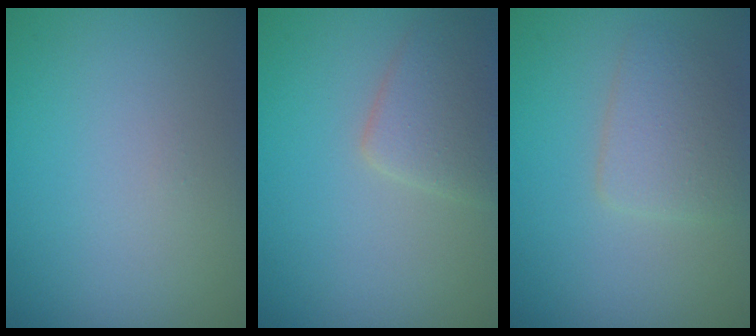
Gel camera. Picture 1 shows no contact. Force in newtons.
{"total": 3.4, "press": 3.4, "slide": 0.1}
{"total": 2.9, "press": 2.9, "slide": 0.2}